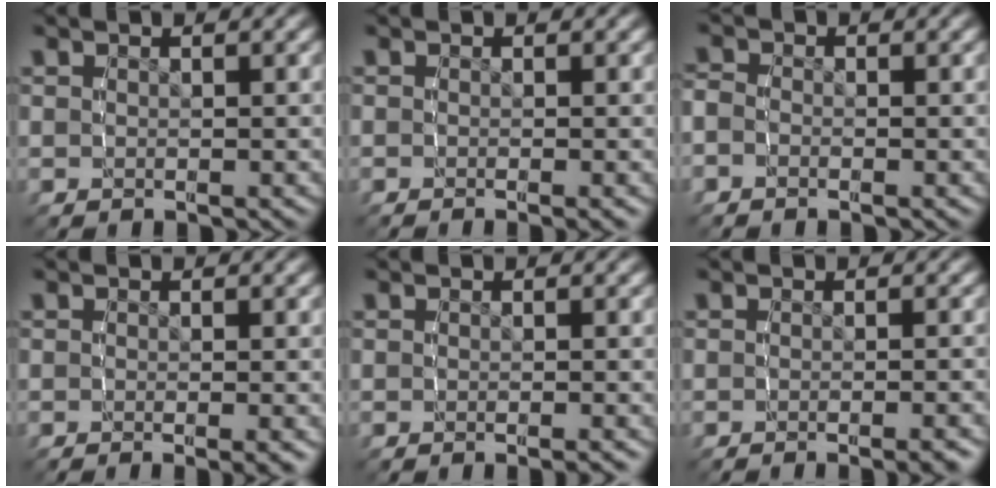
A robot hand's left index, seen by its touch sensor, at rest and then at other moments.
{"total": 1.5, "force": [-1.0, 0.2, 1.1], "torque": [-0.010, 0.000, -0.016]}
{"total": 1.8, "force": [-0.7, 1.5, 0.7], "torque": [-0.024, -0.005, -0.016]}
{"total": 2.3, "force": [-1.5, 0.2, 1.7], "torque": [-0.017, -0.001, -0.023]}
{"total": 1.8, "force": [-1.5, 0.2, 1.0], "torque": [-0.007, 0.003, -0.025]}
{"total": 2.7, "force": [-2.2, 0.2, 1.5], "torque": [-0.018, 0.002, -0.035]}